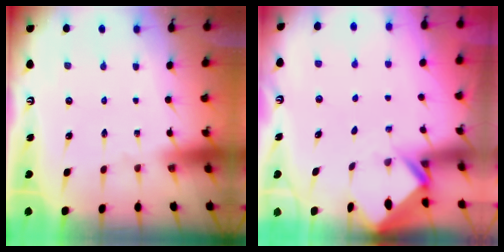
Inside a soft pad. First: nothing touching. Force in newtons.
{"total": 2.6, "press": 2.6, "slide": 0.2}